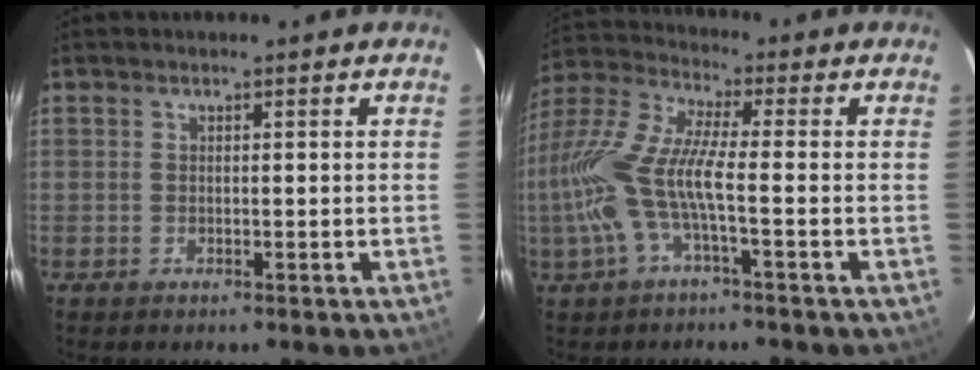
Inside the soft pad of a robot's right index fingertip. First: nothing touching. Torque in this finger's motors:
{"motor_torque": [1.33, -0.81, 0.90, 0.21]}